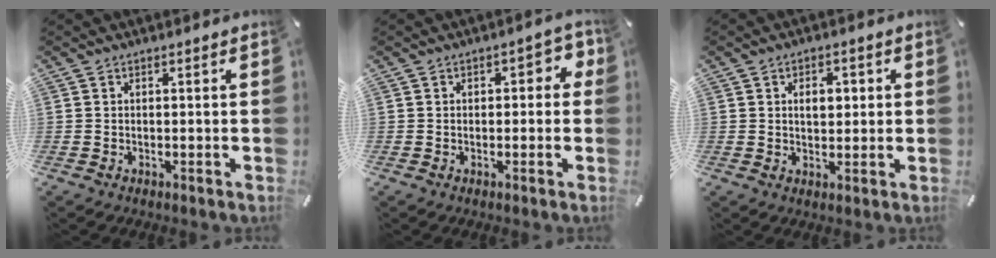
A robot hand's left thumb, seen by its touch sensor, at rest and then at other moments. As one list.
[{"total": 3.6, "force": [0.4, 2.3, 2.8], "torque": [-0.032, 0.003, -0.002]}, {"total": 4.3, "force": [0.8, 3.0, 3.0], "torque": [-0.033, -0.004, 0.003]}]